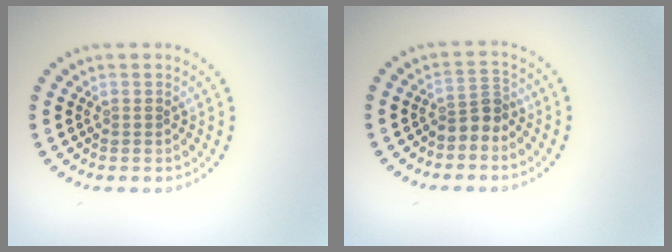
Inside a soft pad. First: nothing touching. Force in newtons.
{"total": 2.3, "press": 1.8, "slide": 1.5}